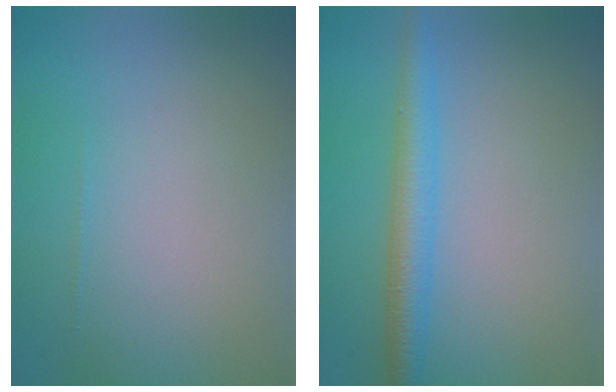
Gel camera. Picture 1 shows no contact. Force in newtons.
{"total": 3.5, "press": 3.5, "slide": 0.1}